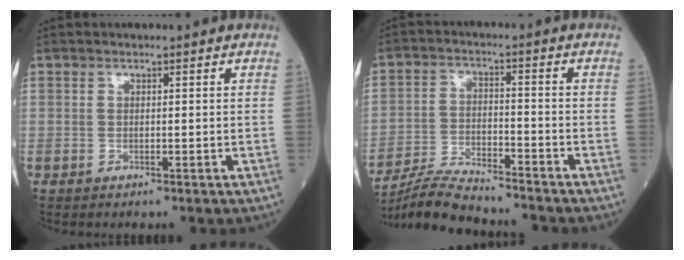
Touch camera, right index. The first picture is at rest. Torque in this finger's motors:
{"motor_torque": [-0.03, -0.42, 0.17, 0.04]}